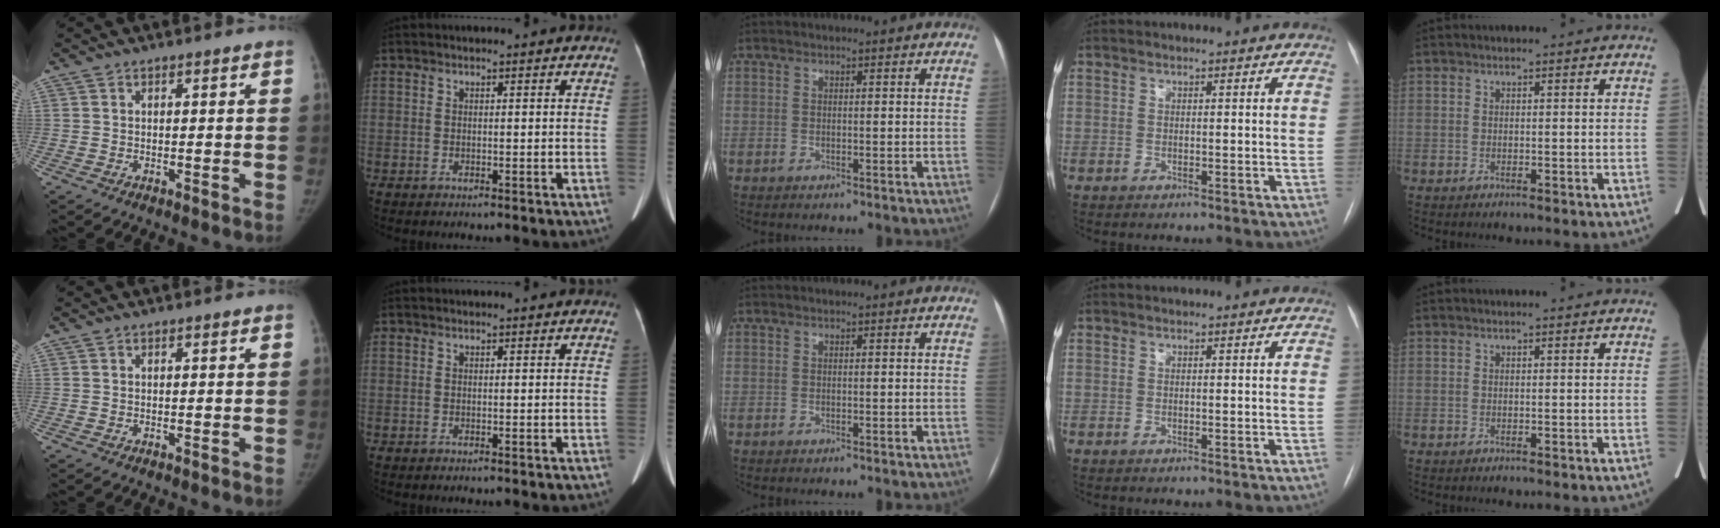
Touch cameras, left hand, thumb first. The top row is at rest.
{}